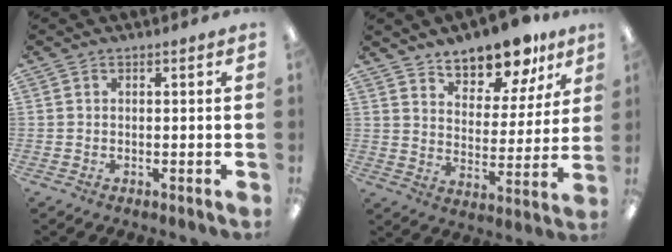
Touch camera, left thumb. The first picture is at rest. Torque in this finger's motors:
{"motor_torque": [0.28, 0.43, 1.47, -1.25, 0.04]}